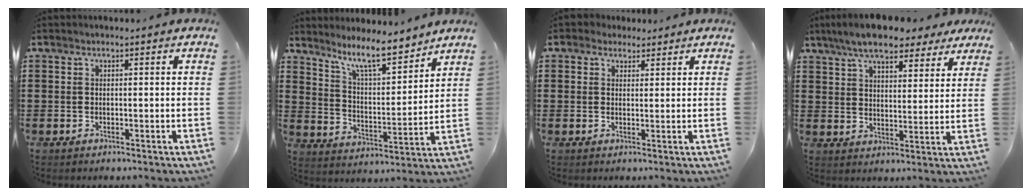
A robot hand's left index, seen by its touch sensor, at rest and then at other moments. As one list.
[{"total": 9.2, "force": [7.8, 1.2, 4.7], "torque": [-0.099, -0.039, 0.136]}, {"total": 2.1, "force": [1.7, 1.3, 0.2], "torque": [-0.011, 0.007, 0.032]}, {"total": 8.7, "force": [7.4, 2.2, 4.0], "torque": [-0.097, -0.012, 0.137]}]